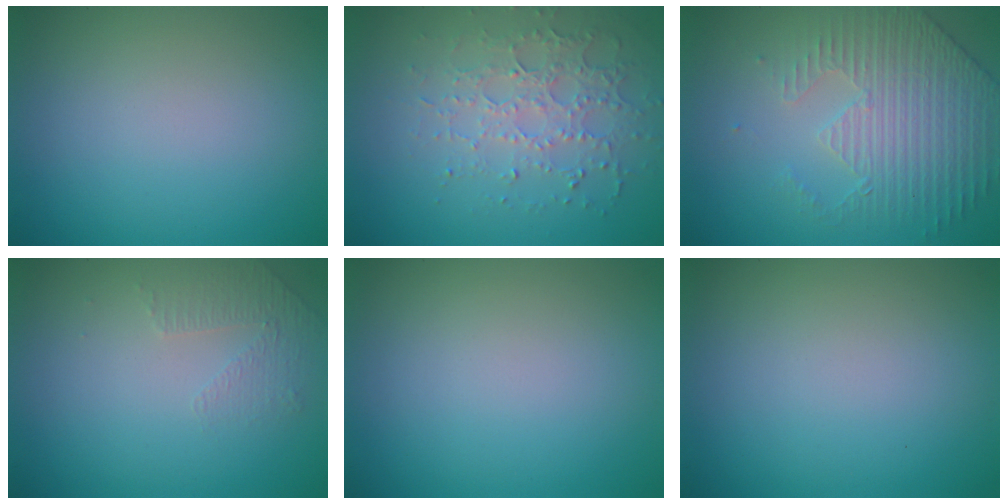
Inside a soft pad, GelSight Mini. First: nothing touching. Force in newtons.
{"total": 3.4, "press": 3.2, "slide": 1.0}
{"total": 4.4, "press": 3.5, "slide": 2.6}
{"total": 1.4, "press": 0.8, "slide": 1.1}
{"total": 0.0}
{"total": 0.0}